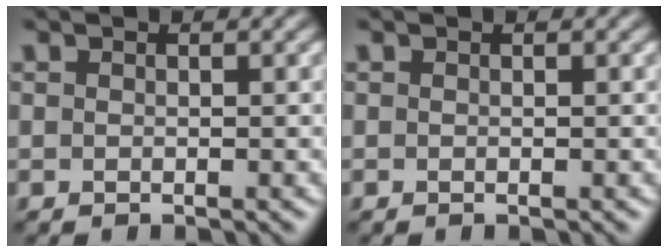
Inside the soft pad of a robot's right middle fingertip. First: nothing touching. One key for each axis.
{"total": 0.0}